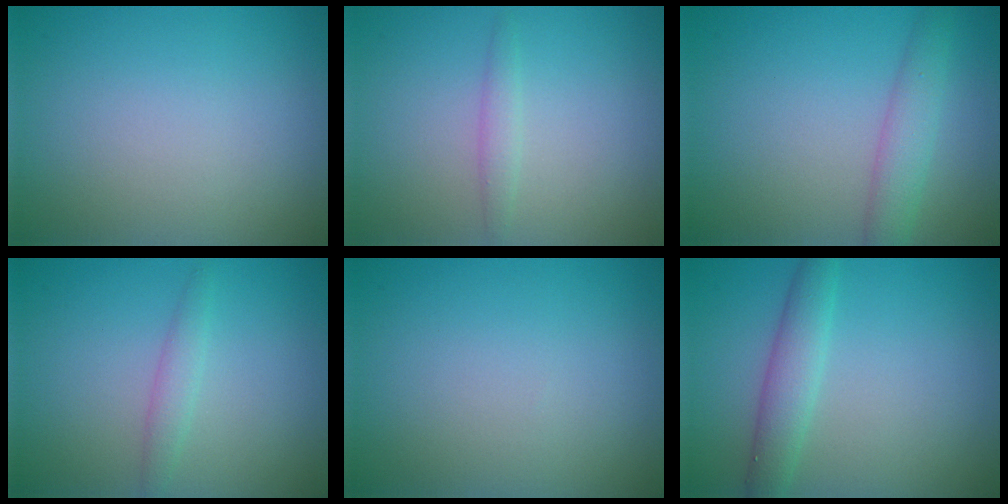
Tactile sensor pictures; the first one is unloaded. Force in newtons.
{"total": 1.2, "press": 1.2, "slide": 0.1}
{"total": 2.8, "press": 2.8, "slide": 0.1}
{"total": 1.5, "press": 1.5, "slide": 0.0}
{"total": 0.0}
{"total": 2.9, "press": 2.9, "slide": 0.1}